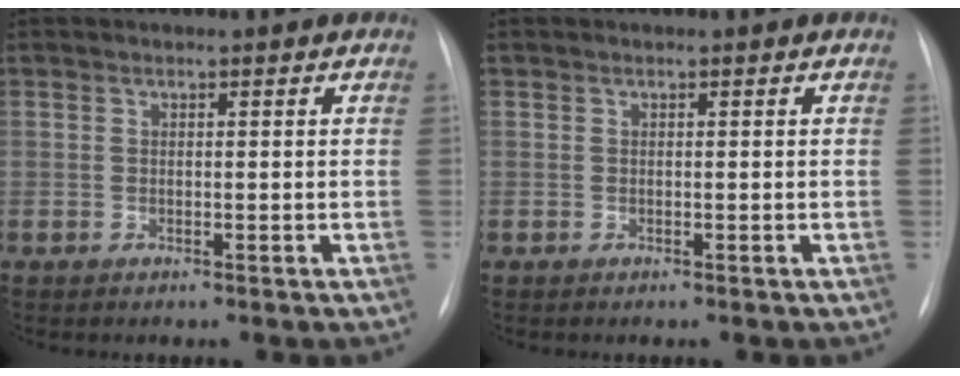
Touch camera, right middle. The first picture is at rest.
{"total": 0.0}